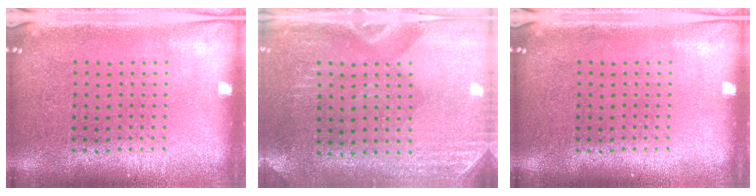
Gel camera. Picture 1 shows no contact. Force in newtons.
{"total": 2.8, "press": 2.5, "slide": 1.3}
{"total": 0.0}